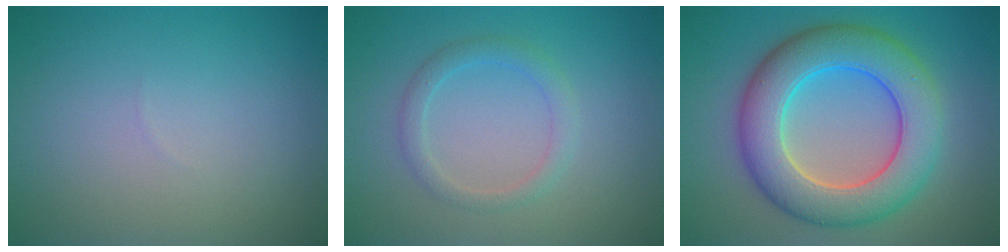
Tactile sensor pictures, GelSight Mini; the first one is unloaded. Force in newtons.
{"total": 2.0, "press": 1.9, "slide": 0.1}
{"total": 9.1, "press": 9.1, "slide": 0.3}